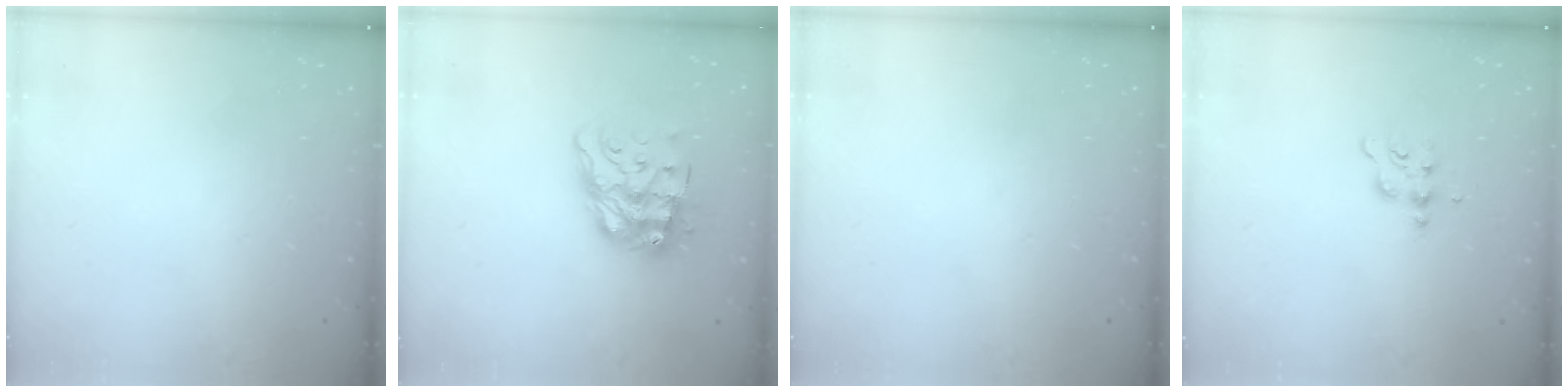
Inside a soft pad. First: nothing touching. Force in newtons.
{"total": 13.2, "press": 13.2, "slide": 1.4}
{"total": 0.0}
{"total": 4.1, "press": 4.0, "slide": 0.4}